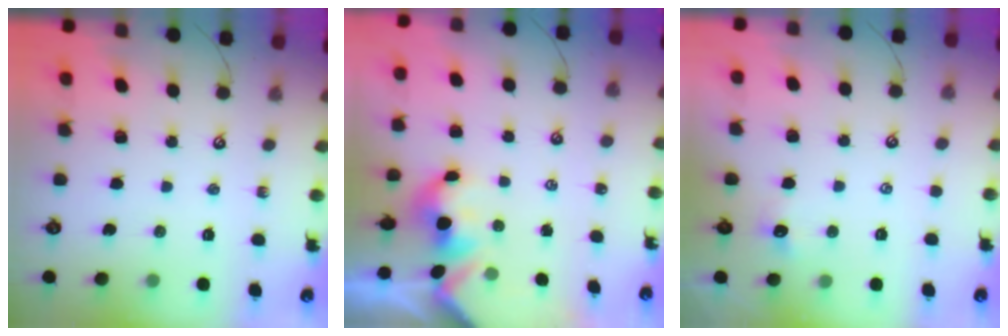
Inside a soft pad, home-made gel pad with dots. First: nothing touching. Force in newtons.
{"total": 1.5, "press": 1.5, "slide": 0.2}
{"total": 1.2, "press": 1.1, "slide": 0.5}